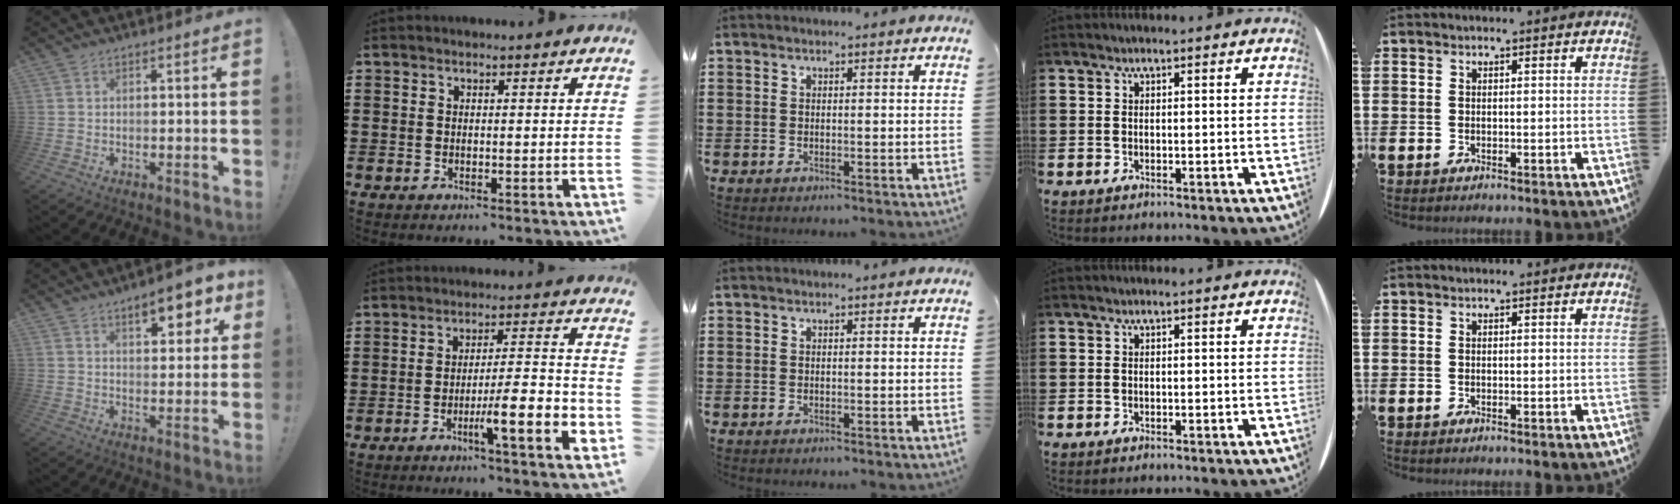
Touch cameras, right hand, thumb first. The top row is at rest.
{"thumb": {"total": 9.4, "force": [5.4, 3.3, 6.9], "torque": [-0.082, -0.029, 0.086]}, "index": {"total": 9.9, "force": [-3.8, 1.4, 9.1], "torque": [-0.151, -0.003, -0.065]}}